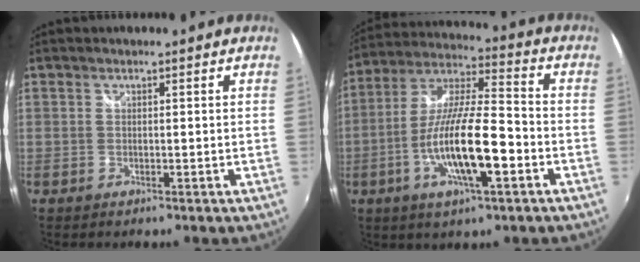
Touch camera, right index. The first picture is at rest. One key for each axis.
{"total": 16.0, "fx": -5.3, "fy": 3.6, "fz": 14.7, "tx": -0.289, "ty": -0.010, "tz": -0.100}